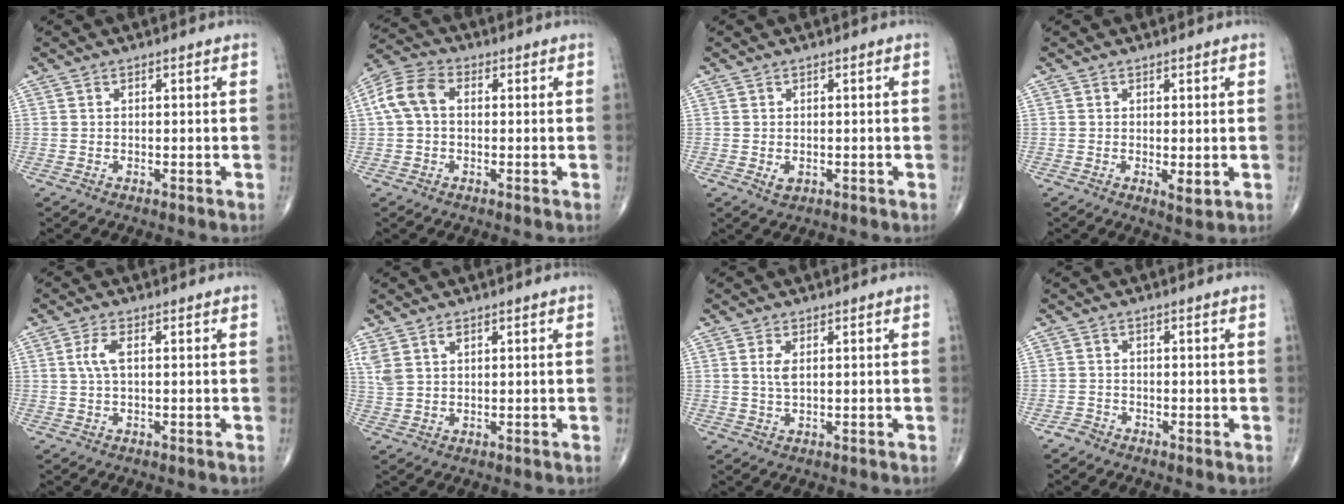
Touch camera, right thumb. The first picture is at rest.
{"total": 7.7, "force": [0.7, 5.2, 5.6], "torque": [-0.119, 0.027, 0.006]}
{"total": 1.7, "force": [-0.3, 1.2, 1.1], "torque": [-0.014, -0.002, -0.001]}
{"total": 2.2, "force": [-0.2, 0.9, 2.0], "torque": [-0.029, -0.009, -0.001]}
{"total": 3.2, "force": [0.5, 1.2, 2.9], "torque": [-0.076, 0.008, 0.010]}
{"total": 4.0, "force": [2.1, 2.2, 2.7], "torque": [-0.064, 0.004, 0.052]}
{"total": 2.8, "force": [0.7, 1.2, 2.4], "torque": [-0.051, -0.002, 0.018]}
{"total": 1.4, "force": [-1.1, 0.8, -0.1], "torque": [0.003, 0.001, -0.028]}